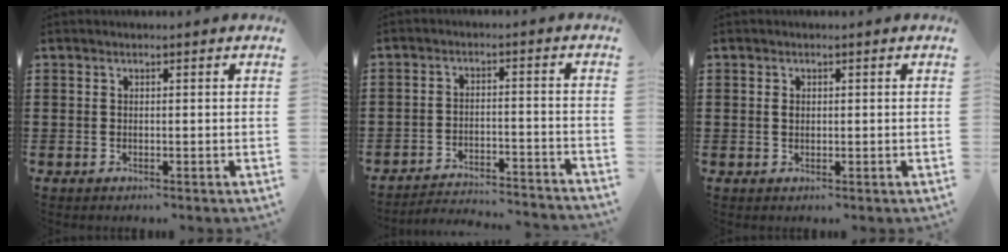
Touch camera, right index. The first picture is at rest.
{"total": 3.8, "force": [-3.7, 0.0, 0.9], "torque": [-0.029, -0.003, -0.081]}
{"total": 0.9, "force": [0.2, 0.7, 0.4], "torque": [-0.012, 0.003, 0.004]}